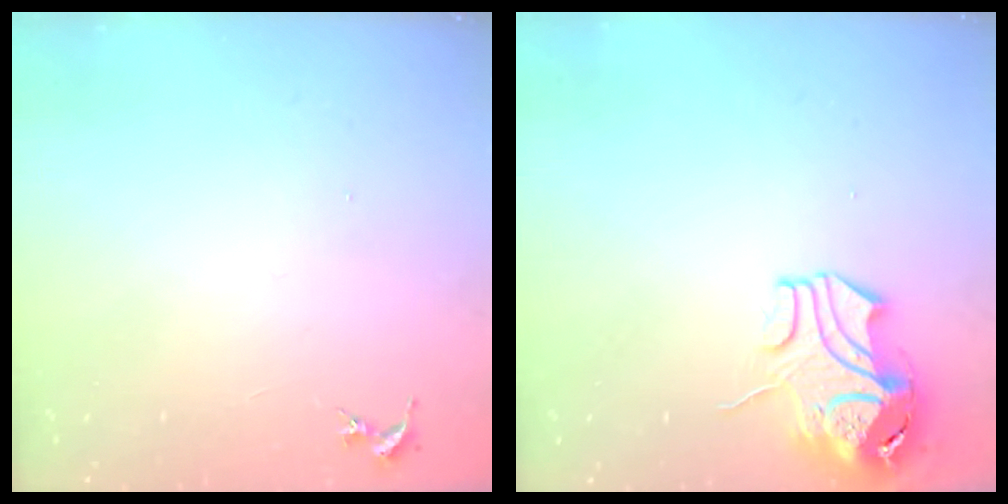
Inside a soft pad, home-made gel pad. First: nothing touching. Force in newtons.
{"total": 10.8, "press": 10.7, "slide": 1.3}